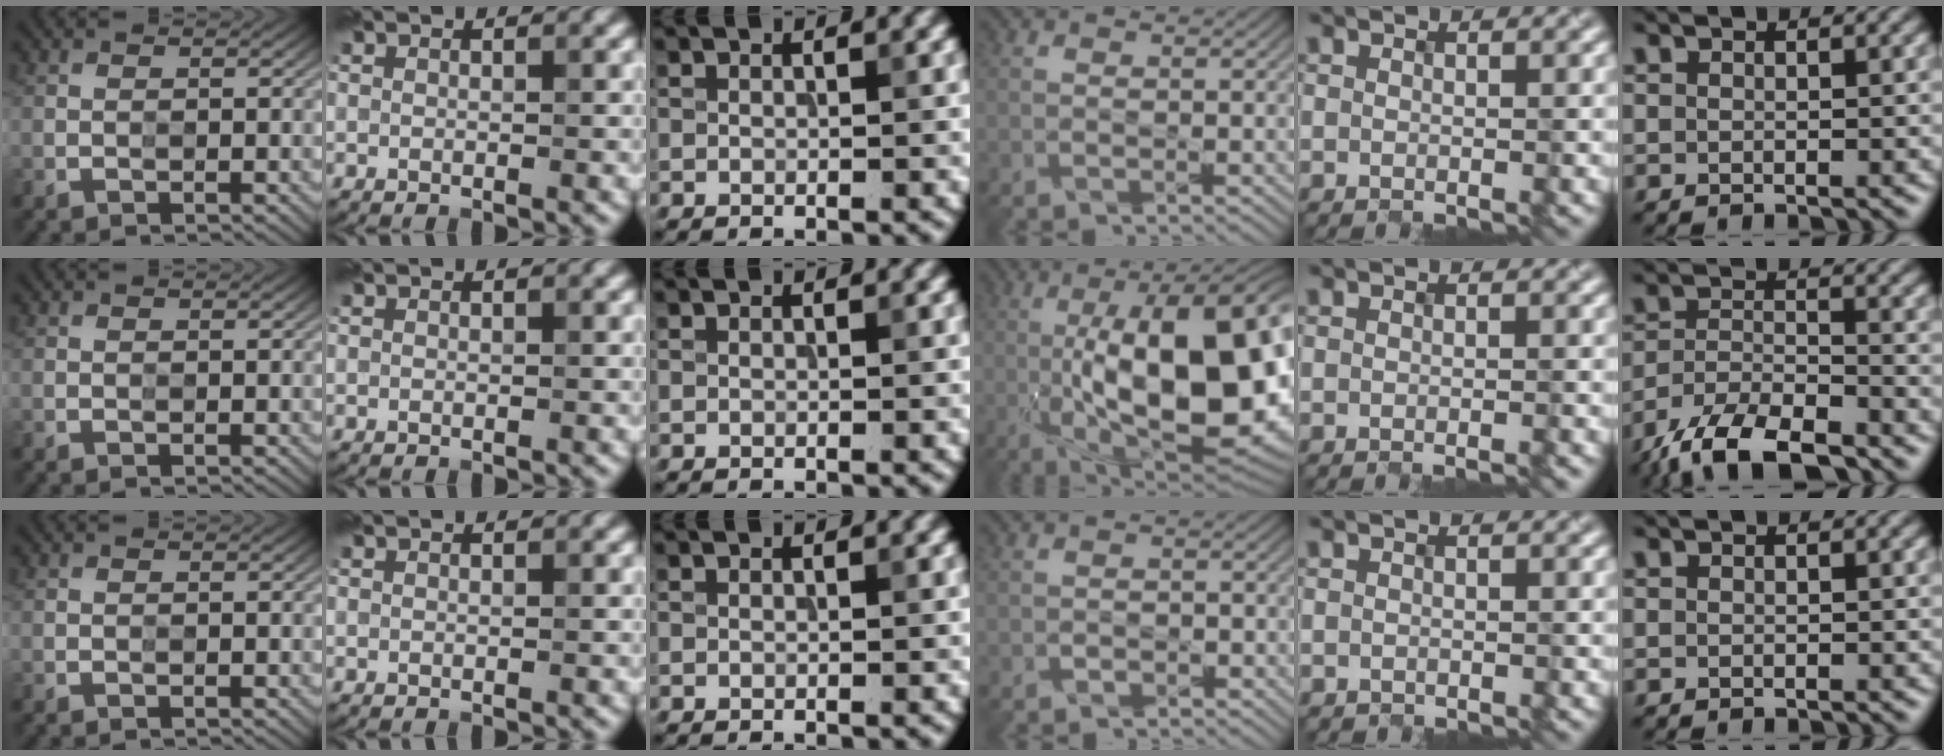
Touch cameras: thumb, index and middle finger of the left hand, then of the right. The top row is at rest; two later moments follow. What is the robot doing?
{"motion": "insert", "object": "power strip"}